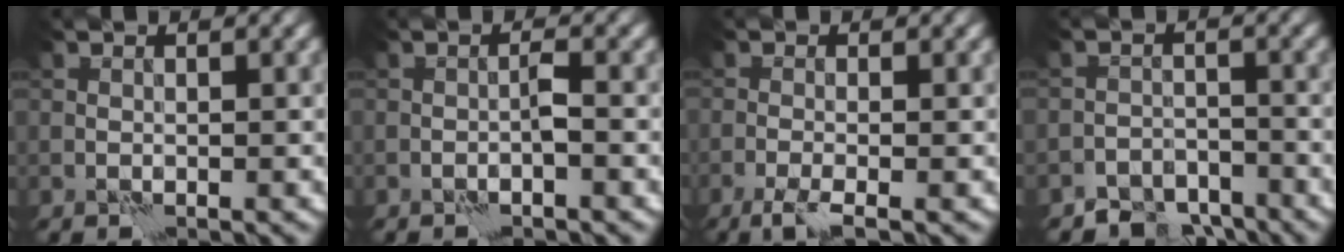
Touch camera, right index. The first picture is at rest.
{"total": 1.1, "force": [-0.7, -0.3, 0.9], "torque": [-0.016, 0.007, -0.013]}
{"total": 2.5, "force": [-1.6, 0.3, 1.9], "torque": [-0.046, -0.004, -0.037]}
{"total": 4.0, "force": [-3.5, 1.8, 0.5], "torque": [0.006, -0.001, -0.066]}